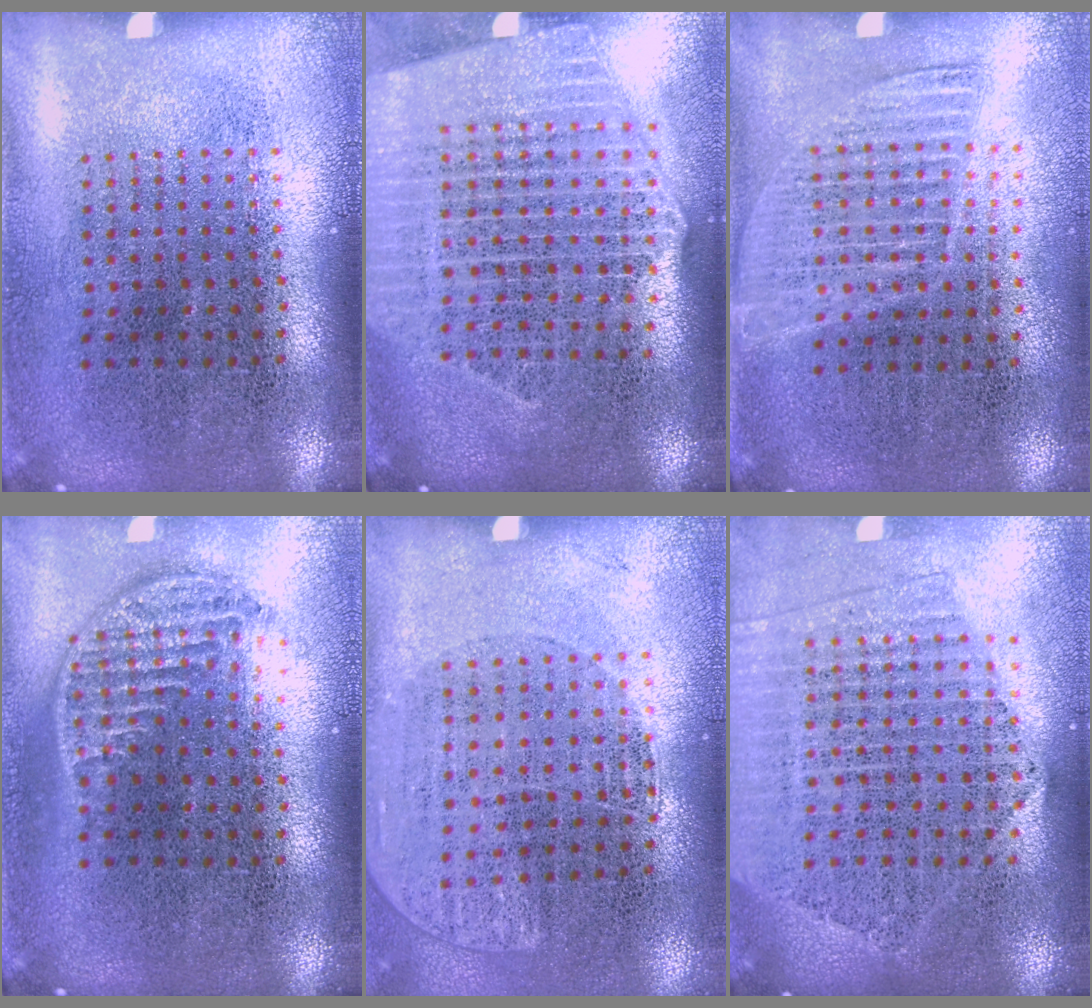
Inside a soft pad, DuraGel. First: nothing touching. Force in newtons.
{"total": 2.5, "press": 2.2, "slide": 1.2}
{"total": 1.3, "press": 1.1, "slide": 0.6}
{"total": 1.3, "press": 1.1, "slide": 0.7}
{"total": 1.2, "press": 0.9, "slide": 0.7}
{"total": 2.1, "press": 1.9, "slide": 0.9}